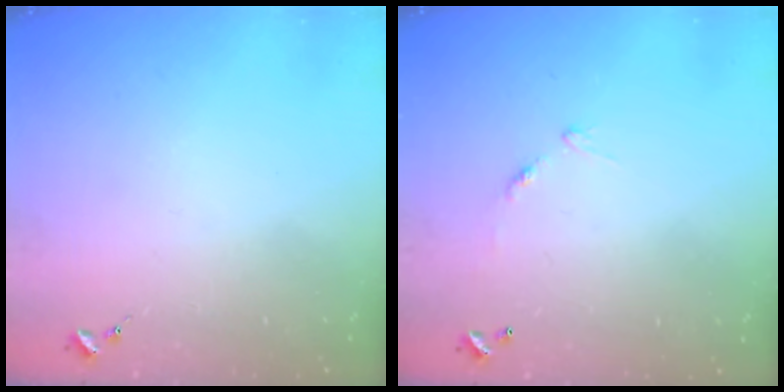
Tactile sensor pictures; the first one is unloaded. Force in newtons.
{"total": 7.0, "press": 7.0, "slide": 0.5}